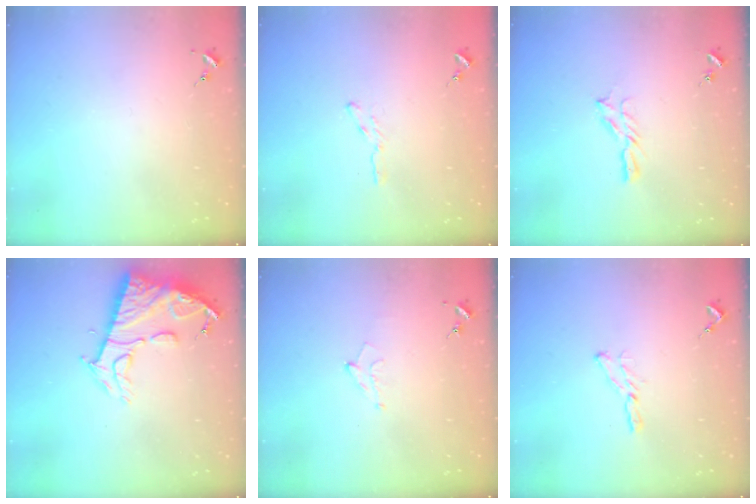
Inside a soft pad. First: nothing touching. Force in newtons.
{"total": 3.5, "press": 3.5, "slide": 0.4}
{"total": 6.2, "press": 6.2, "slide": 0.1}
{"total": 13.2, "press": 13.2, "slide": 1.2}
{"total": 6.1, "press": 6.1, "slide": 0.8}
{"total": 5.5, "press": 5.5, "slide": 0.5}